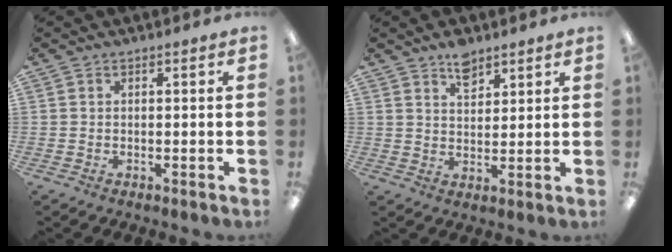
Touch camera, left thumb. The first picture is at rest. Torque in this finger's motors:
{"motor_torque": [0.92, 0.50, 0.80, -0.69, 0.02]}